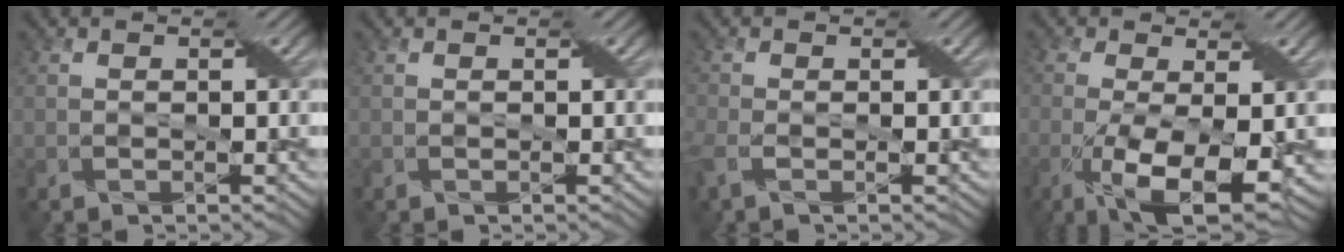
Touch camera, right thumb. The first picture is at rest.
{"total": 0.0}
{"total": 2.9, "force": [-1.2, 1.6, 2.1], "torque": [-0.059, -0.004, -0.029]}
{"total": 9.9, "force": [-2.9, 3.9, 8.6], "torque": [-0.188, -0.016, -0.042]}